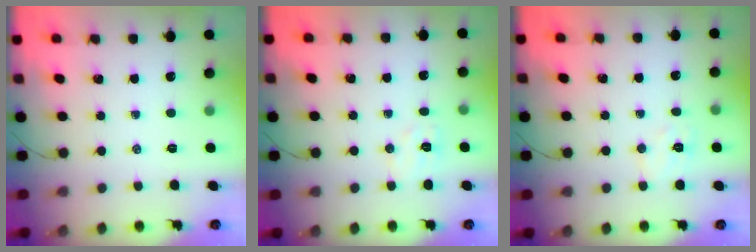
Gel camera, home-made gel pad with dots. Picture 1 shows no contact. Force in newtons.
{"total": 5.2, "press": 5.1, "slide": 1.0}
{"total": 5.5, "press": 5.4, "slide": 1.1}